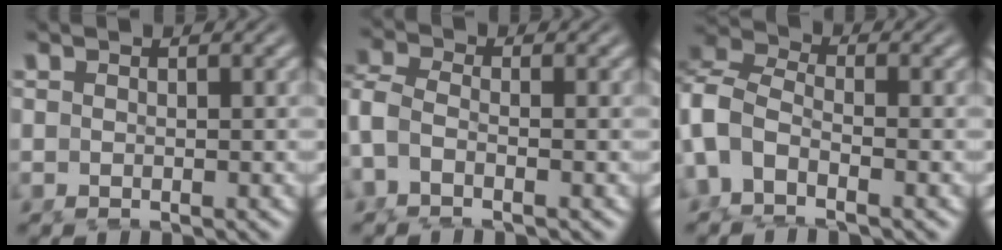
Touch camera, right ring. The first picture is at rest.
{"total": 4.5, "force": [-1.2, 3.1, 3.0], "torque": [-0.084, -0.014, -0.022]}
{"total": 8.1, "force": [-1.1, 6.8, 4.2], "torque": [-0.116, -0.015, -0.028]}